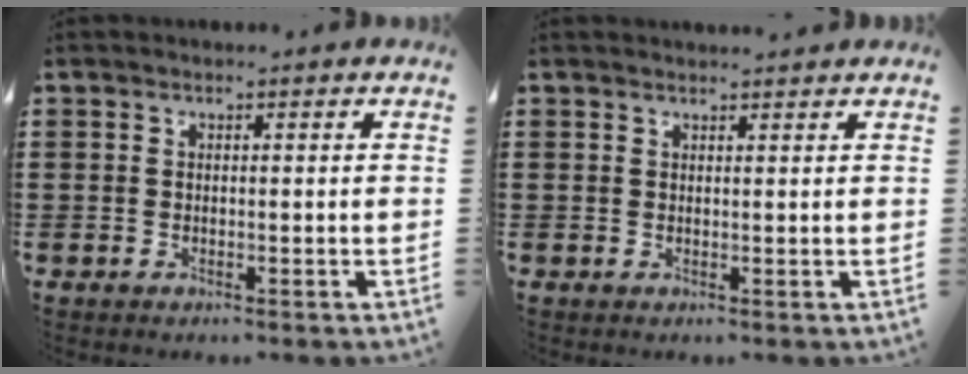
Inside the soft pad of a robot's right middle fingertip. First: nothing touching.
{"total": 1.1, "force": [1.0, -0.1, 0.2], "torque": [0.003, -0.005, 0.018]}